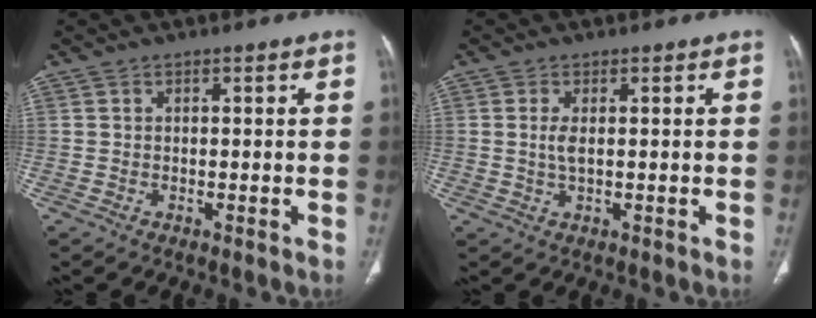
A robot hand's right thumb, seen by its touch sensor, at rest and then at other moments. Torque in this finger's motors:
{"motor_torque": [0.01, 0.08, 0.33, 0.34, 0.04]}